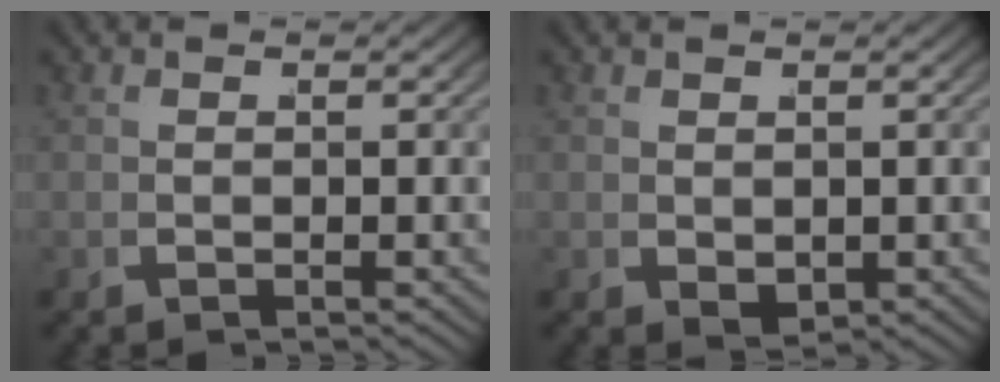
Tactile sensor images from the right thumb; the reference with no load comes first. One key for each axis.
{"total": 1.5, "fx": 0.2, "fy": 1.0, "fz": 1.0, "tx": -0.021, "ty": -0.014, "tz": 0.020}